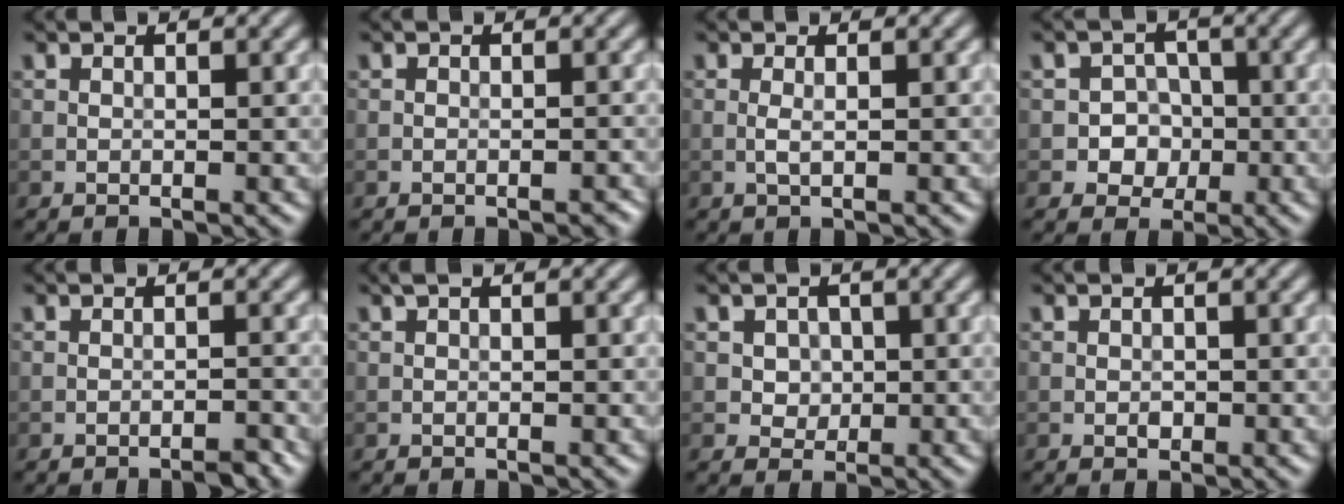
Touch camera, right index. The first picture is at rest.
{"total": 0.6, "force": [-0.5, 0.4, 0.1], "torque": [0.002, -0.001, -0.005]}
{"total": 0.8, "force": [0.0, 0.1, 0.8], "torque": [-0.019, -0.001, 0.001]}
{"total": 3.5, "force": [-0.9, 3.1, 1.3], "torque": [0.005, 0.004, -0.032]}
{"total": 1.4, "force": [-1.1, 0.2, 0.7], "torque": [-0.006, 0.002, -0.019]}
{"total": 0.7, "force": [0.3, 0.2, 0.6], "torque": [-0.013, 0.005, 0.004]}
{"total": 2.3, "force": [0.5, 2.0, 1.1], "torque": [-0.016, 0.000, 0.014]}
{"total": 0.7, "force": [-0.1, 0.6, 0.4], "torque": [-0.004, -0.003, -0.002]}